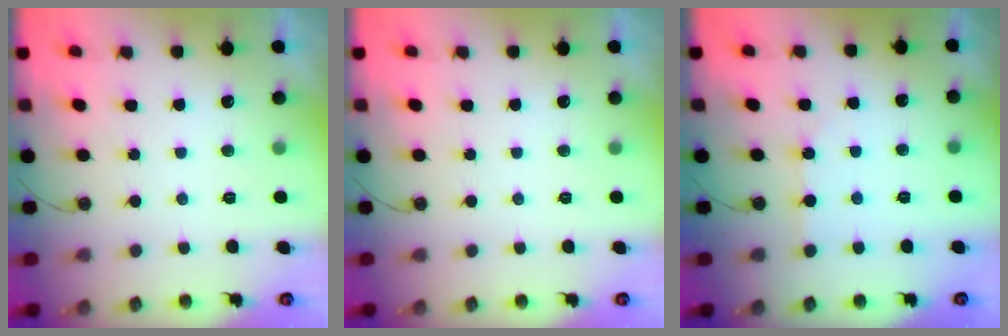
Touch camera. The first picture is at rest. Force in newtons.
{"total": 0.0}
{"total": 2.7, "press": 2.7, "slide": 0.5}